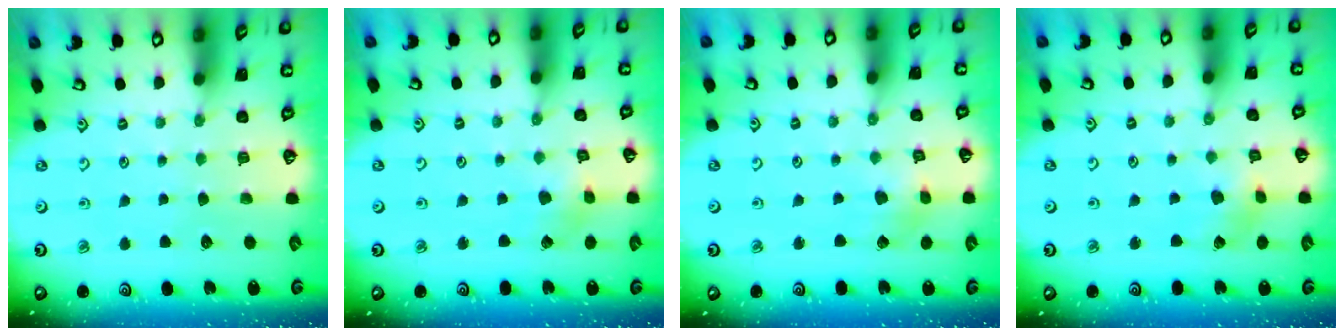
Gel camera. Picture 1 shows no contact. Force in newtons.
{"total": 2.3, "press": 2.3, "slide": 0.2}
{"total": 3.6, "press": 3.6, "slide": 0.5}
{"total": 3.8, "press": 3.8, "slide": 0.4}